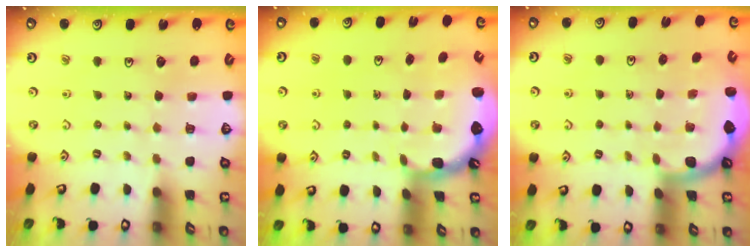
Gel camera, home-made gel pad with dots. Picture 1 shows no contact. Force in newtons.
{"total": 2.4, "press": 1.7, "slide": 1.8}
{"total": 1.3, "press": 1.3, "slide": 0.1}